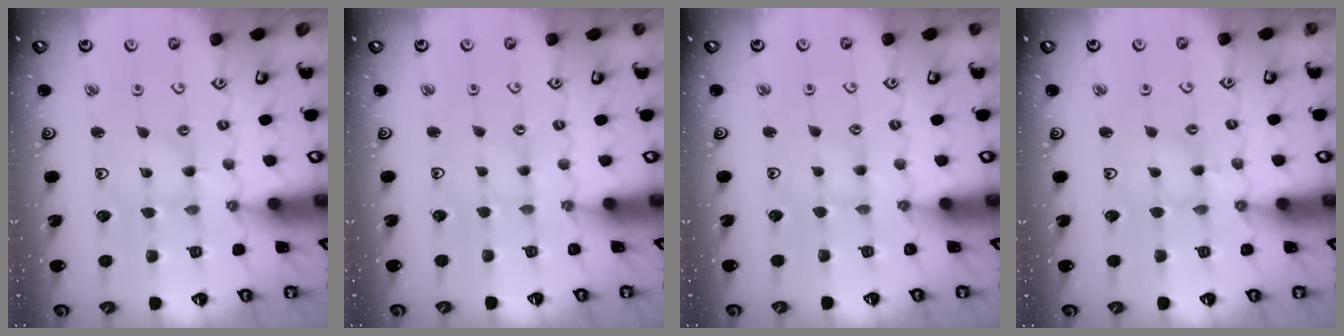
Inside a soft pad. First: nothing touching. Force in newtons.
{"total": 0.7, "press": 0.6, "slide": 0.1}
{"total": 1.0, "press": 0.9, "slide": 0.2}
{"total": 2.0, "press": 2.0, "slide": 0.2}